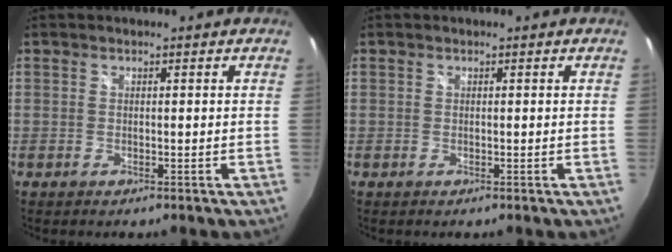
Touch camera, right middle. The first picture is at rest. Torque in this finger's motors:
{"motor_torque": [-0.23, 0.15, -0.03, -0.01]}